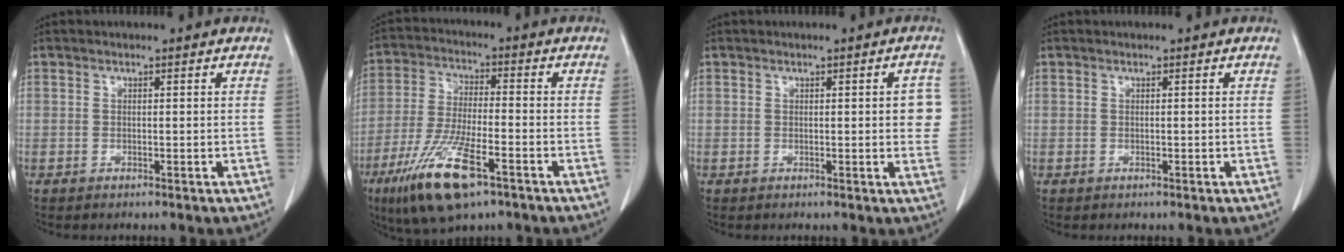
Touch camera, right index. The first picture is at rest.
{"total": 13.2, "force": [-7.3, 2.8, 10.6], "torque": [-0.218, -0.026, -0.129]}
{"total": 4.2, "force": [0.4, 1.1, 4.0], "torque": [-0.030, 0.001, 0.001]}
{"total": 0.0}